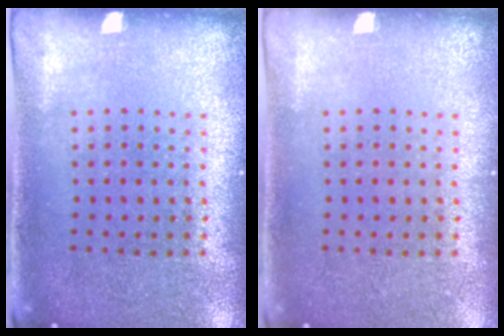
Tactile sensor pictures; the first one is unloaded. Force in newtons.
{"total": 0.0}